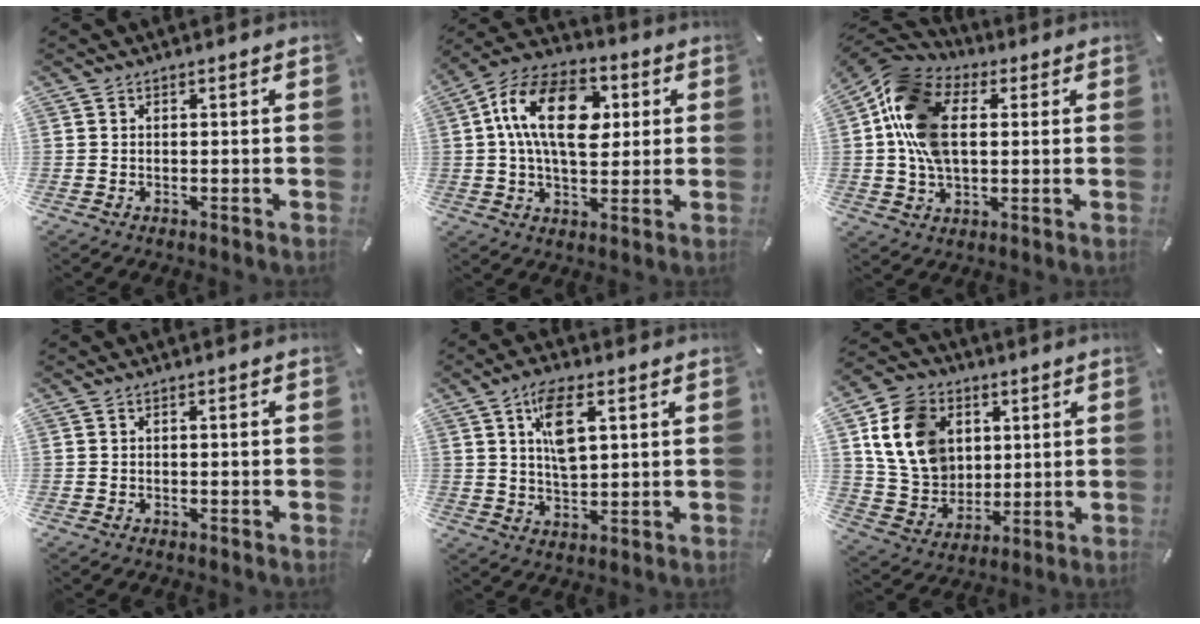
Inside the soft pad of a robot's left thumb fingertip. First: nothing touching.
{"total": 18.0, "force": [3.3, 11.5, 13.5], "torque": [-0.256, 0.010, 0.052]}
{"total": 15.8, "force": [1.8, 11.0, 11.1], "torque": [-0.258, 0.014, 0.031]}
{"total": 0.7, "force": [-0.1, 0.3, 0.6], "torque": [-0.012, 0.001, -0.004]}
{"total": 8.6, "force": [3.3, 4.0, 6.9], "torque": [-0.126, -0.005, 0.053]}
{"total": 15.0, "force": [3.9, 12.6, 7.1], "torque": [-0.148, 0.000, 0.081]}